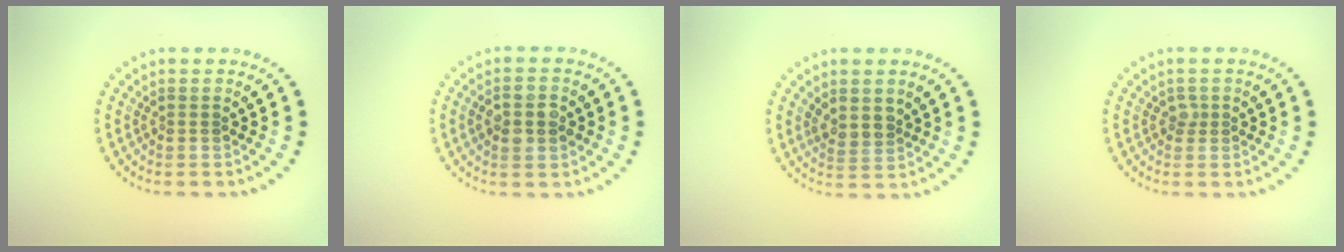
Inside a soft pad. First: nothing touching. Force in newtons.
{"total": 2.8, "press": 2.8, "slide": 0.2}
{"total": 2.0, "press": 1.7, "slide": 1.0}
{"total": 0.9, "press": 0.6, "slide": 0.6}